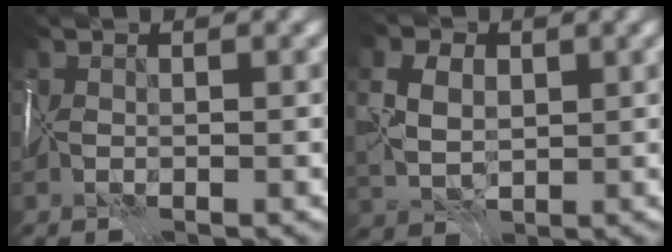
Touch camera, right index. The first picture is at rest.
{"total": 6.3, "force": [1.6, 4.9, 3.7], "torque": [-0.074, 0.028, 0.011]}